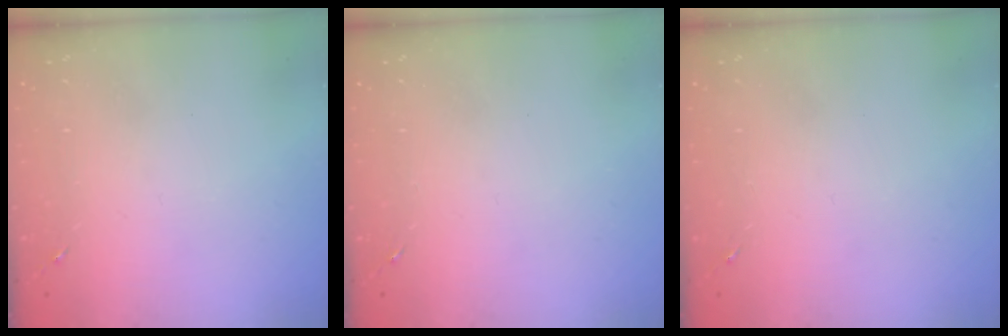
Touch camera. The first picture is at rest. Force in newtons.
{"total": 0.0}
{"total": 0.0}